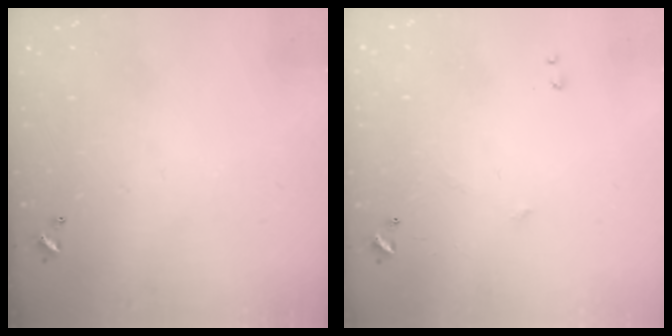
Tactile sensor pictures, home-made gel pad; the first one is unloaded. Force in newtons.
{"total": 6.0, "press": 5.9, "slide": 0.8}